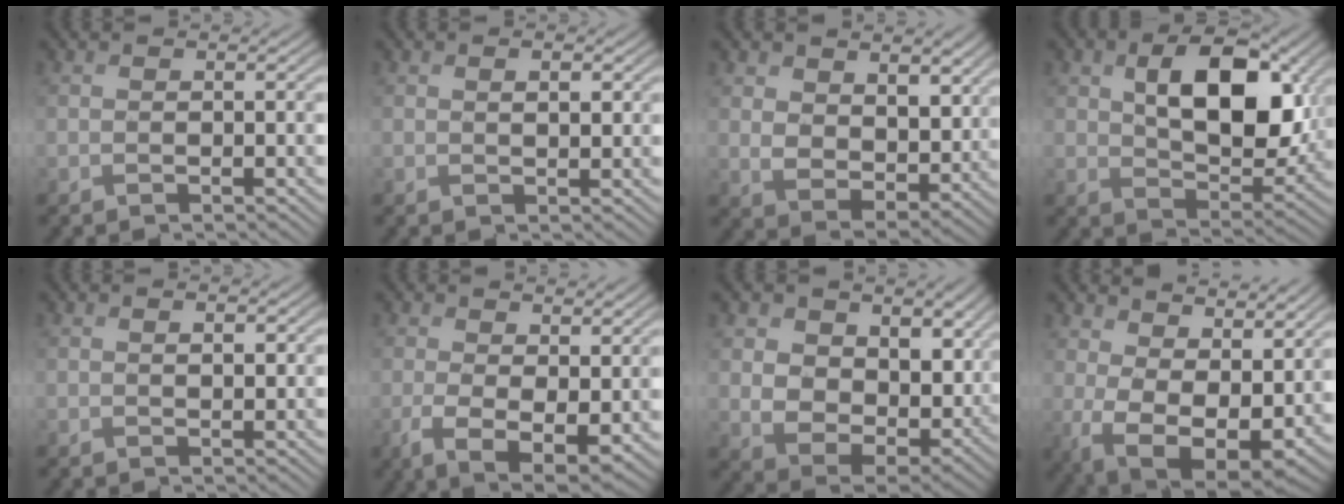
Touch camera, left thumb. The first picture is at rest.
{"total": 1.7, "force": [0.4, 0.8, 1.4], "torque": [-0.022, -0.002, 0.009]}
{"total": 9.6, "force": [3.6, 6.5, 6.0], "torque": [-0.144, -0.018, 0.071]}
{"total": 12.2, "force": [2.7, 7.3, 9.3], "torque": [-0.149, -0.009, 0.049]}
{"total": 1.2, "force": [0.3, 0.6, 1.0], "torque": [-0.015, -0.002, 0.006]}
{"total": 5.4, "force": [0.1, 2.6, 4.7], "torque": [-0.093, -0.021, 0.001]}
{"total": 12.3, "force": [2.6, 8.1, 8.8], "torque": [-0.195, -0.018, 0.051]}
{"total": 14.2, "force": [3.9, 8.6, 10.6], "torque": [-0.191, -0.026, 0.089]}